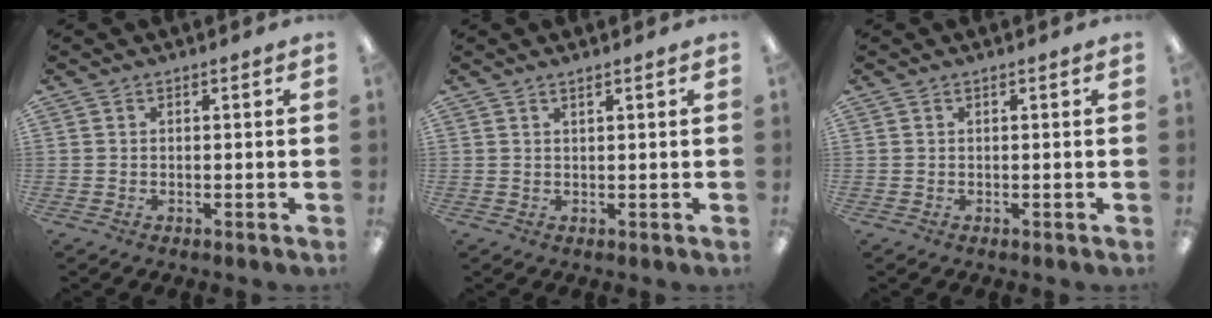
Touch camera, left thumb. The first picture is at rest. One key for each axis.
{"total": 1.1, "fx": 0.9, "fy": 0.1, "fz": 0.7, "tx": -0.014, "ty": -0.001, "tz": 0.015}
{"total": 0.0}